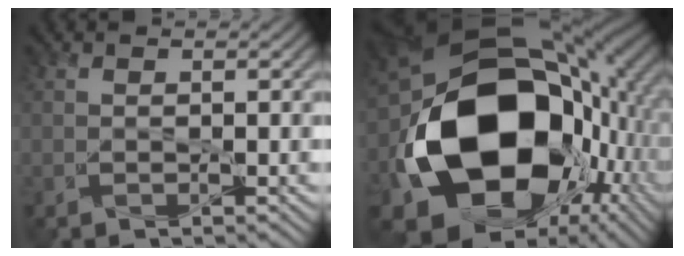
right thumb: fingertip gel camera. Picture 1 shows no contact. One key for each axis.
{"total": 22.1, "fx": -3.0, "fy": 16.4, "fz": 14.5, "tx": -0.324, "ty": -0.024, "tz": -0.037}